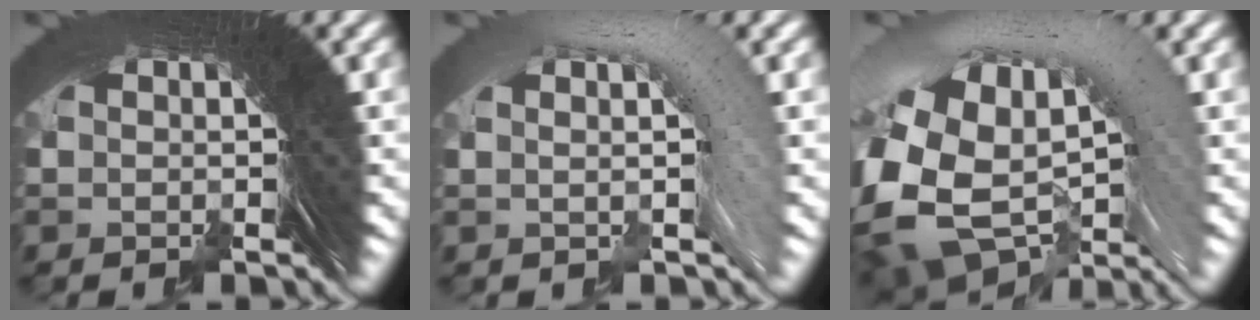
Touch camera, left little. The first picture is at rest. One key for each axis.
{"total": 24.9, "fx": 1.0, "fy": -12.2, "fz": -21.6, "tx": 0.318, "ty": 0.051, "tz": 0.000}
{"total": 19.9, "fx": -1.7, "fy": -4.6, "fz": -19.3, "tx": 0.216, "ty": -0.002, "tz": -0.033}